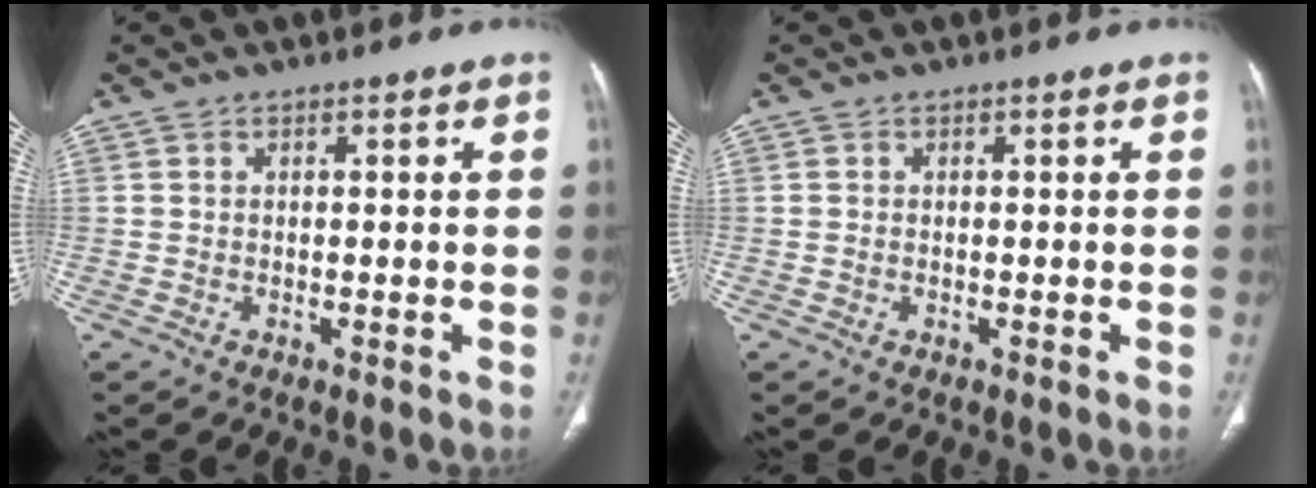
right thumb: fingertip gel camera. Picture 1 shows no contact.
{"total": 0.0}